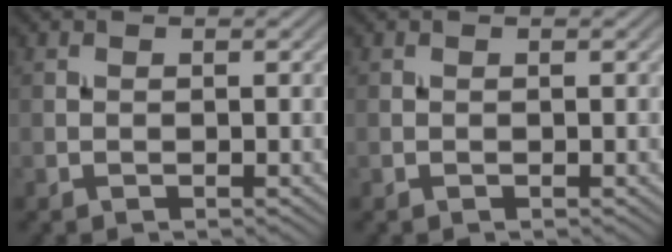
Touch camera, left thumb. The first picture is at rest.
{"total": 0.0}